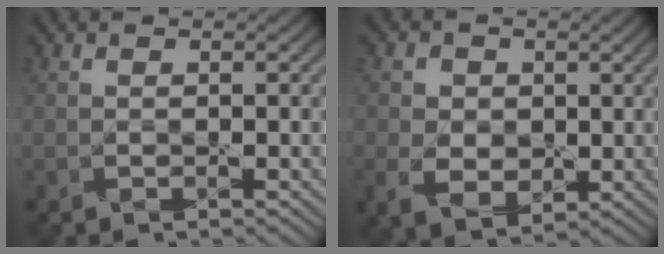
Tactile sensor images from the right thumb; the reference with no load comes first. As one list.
[{"total": 5.5, "force": [0.0, 4.6, 3.1], "torque": [-0.083, -0.013, 0.001]}]